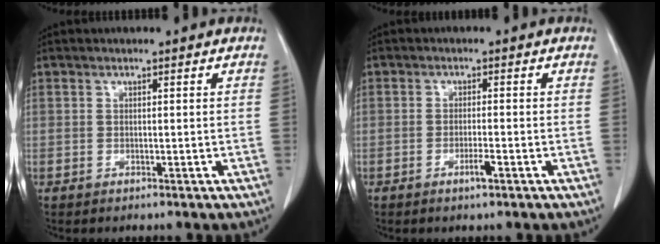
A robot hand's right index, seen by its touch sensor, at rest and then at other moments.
{"total": 2.2, "force": [-1.2, 0.2, 1.8], "torque": [-0.030, -0.001, -0.021]}